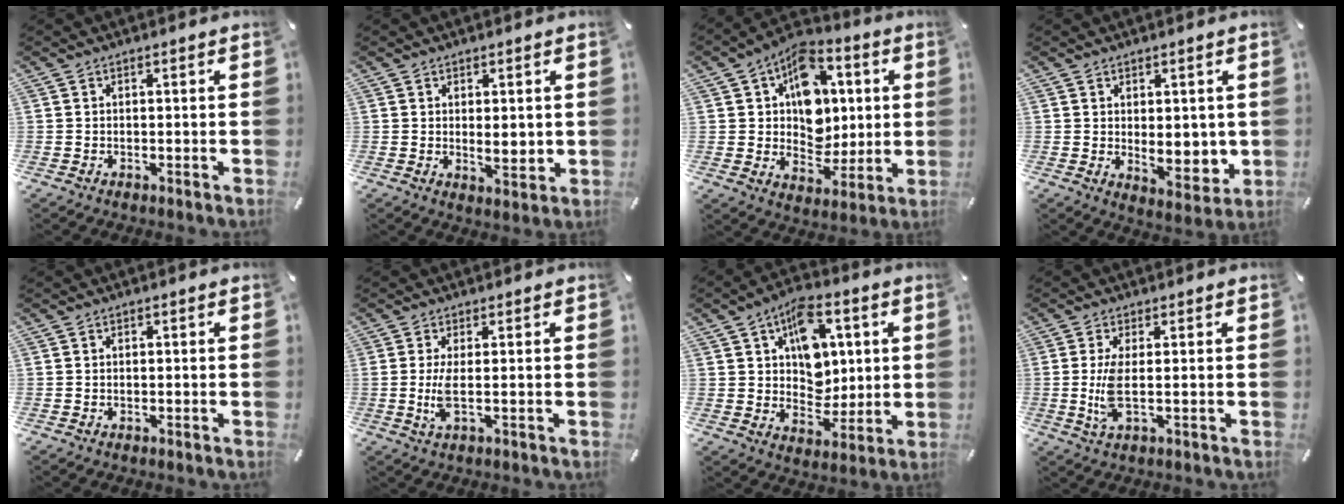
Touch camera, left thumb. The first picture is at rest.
{"total": 3.6, "force": [1.1, 1.8, 2.9], "torque": [-0.043, -0.005, 0.017]}
{"total": 14.2, "force": [3.6, 11.4, 7.7], "torque": [-0.105, -0.021, 0.070]}
{"total": 6.2, "force": [1.2, 4.1, 4.4], "torque": [-0.040, -0.009, 0.024]}
{"total": 0.0}
{"total": 5.0, "force": [0.0, 0.9, 4.9], "torque": [-0.108, -0.016, -0.004]}
{"total": 12.1, "force": [4.7, 9.0, 6.6], "torque": [-0.094, -0.019, 0.088]}
{"total": 6.2, "force": [0.0, 1.5, 6.1], "torque": [-0.136, -0.019, -0.004]}